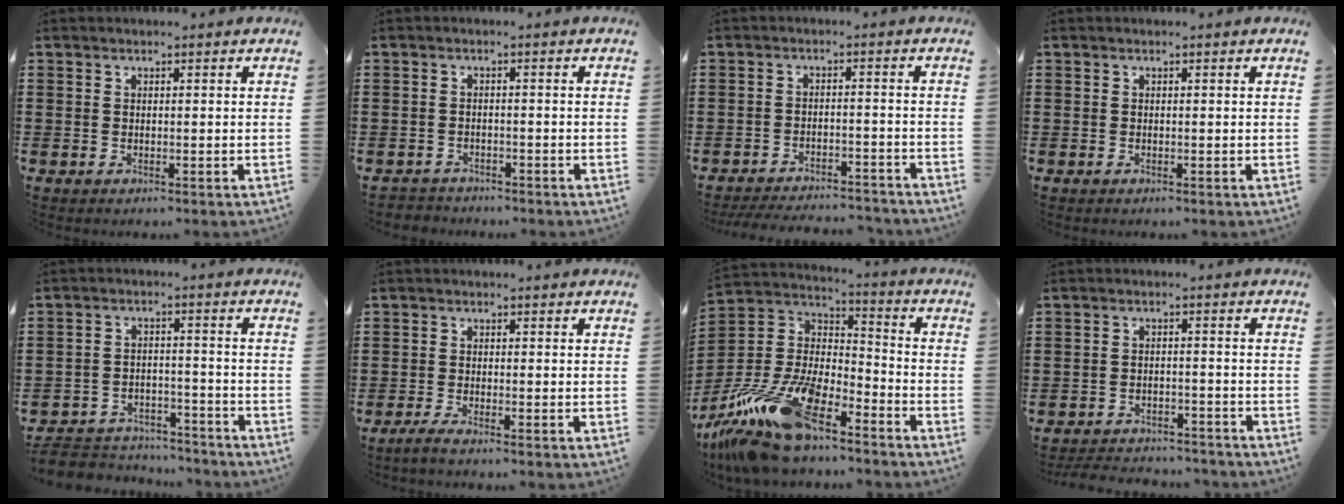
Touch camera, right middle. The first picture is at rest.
{"total": 1.7, "force": [-1.6, 0.3, -0.2], "torque": [-0.002, 0.001, -0.038]}
{"total": 3.9, "force": [-3.9, 0.2, 0.7], "torque": [-0.011, 0.004, -0.079]}
{"total": 0.0}
{"total": 5.0, "force": [-4.8, 1.1, 0.4], "torque": [-0.020, 0.007, -0.102]}
{"total": 1.4, "force": [-0.9, 0.0, 1.1], "torque": [-0.017, -0.003, -0.017]}
{"total": 16.8, "force": [-12.8, 4.7, 9.9], "torque": [-0.225, 0.028, -0.241]}
{"total": 3.3, "force": [-3.3, 0.4, 0.1], "torque": [-0.007, 0.003, -0.071]}